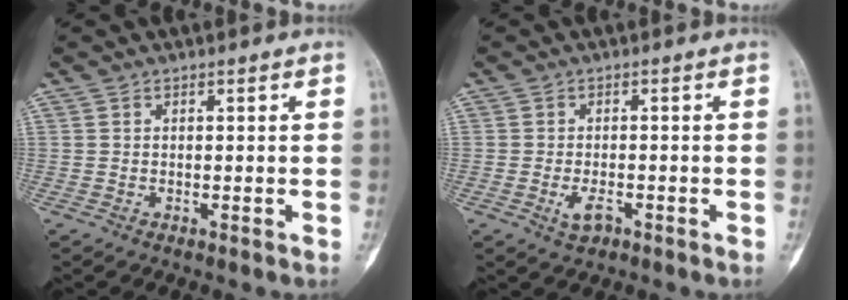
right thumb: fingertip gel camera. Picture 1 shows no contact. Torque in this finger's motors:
{"motor_torque": [0.96, 0.33, 0.44, -0.59, 0.25]}